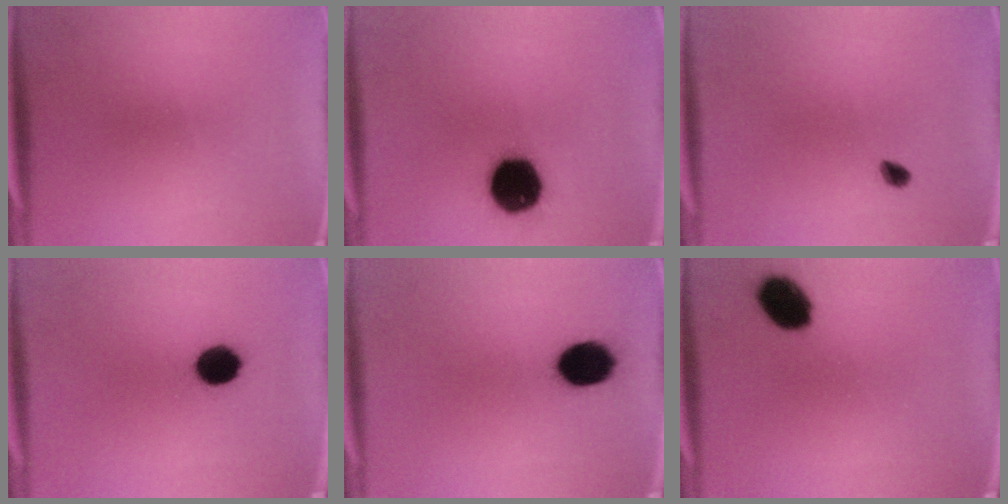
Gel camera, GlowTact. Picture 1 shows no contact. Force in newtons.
{"total": 17.1}
{"total": 1.7}
{"total": 8.4}
{"total": 9.8}
{"total": 9.1}